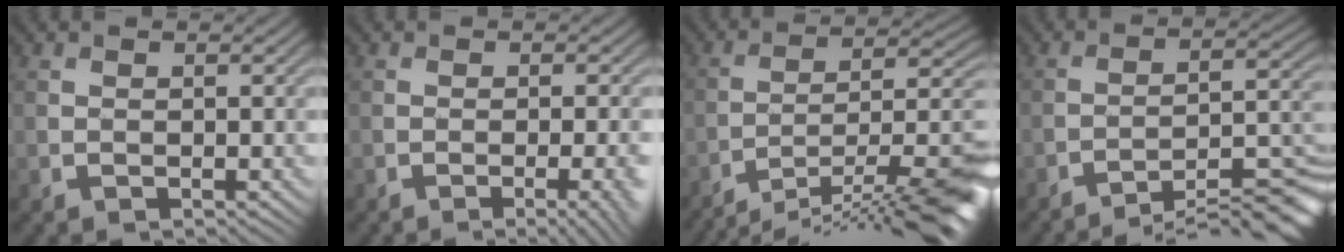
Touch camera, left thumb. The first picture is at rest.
{"total": 4.4, "force": [-2.0, 1.0, 3.8], "torque": [-0.040, -0.001, -0.019]}
{"total": 14.5, "force": [-10.6, 3.2, 9.5], "torque": [-0.122, 0.005, -0.168]}
{"total": 9.1, "force": [-7.4, 0.7, 5.2], "torque": [-0.076, 0.012, -0.117]}